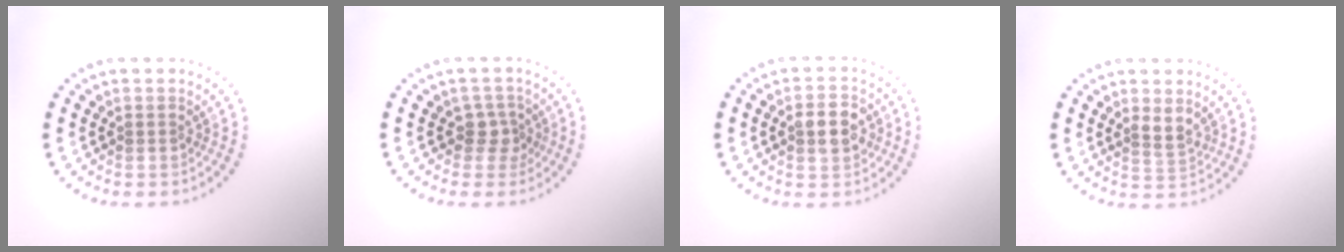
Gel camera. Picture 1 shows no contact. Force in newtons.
{"total": 1.9, "press": 1.5, "slide": 1.2}
{"total": 3.2, "press": 3.2, "slide": 0.2}
{"total": 1.5, "press": 1.3, "slide": 0.8}